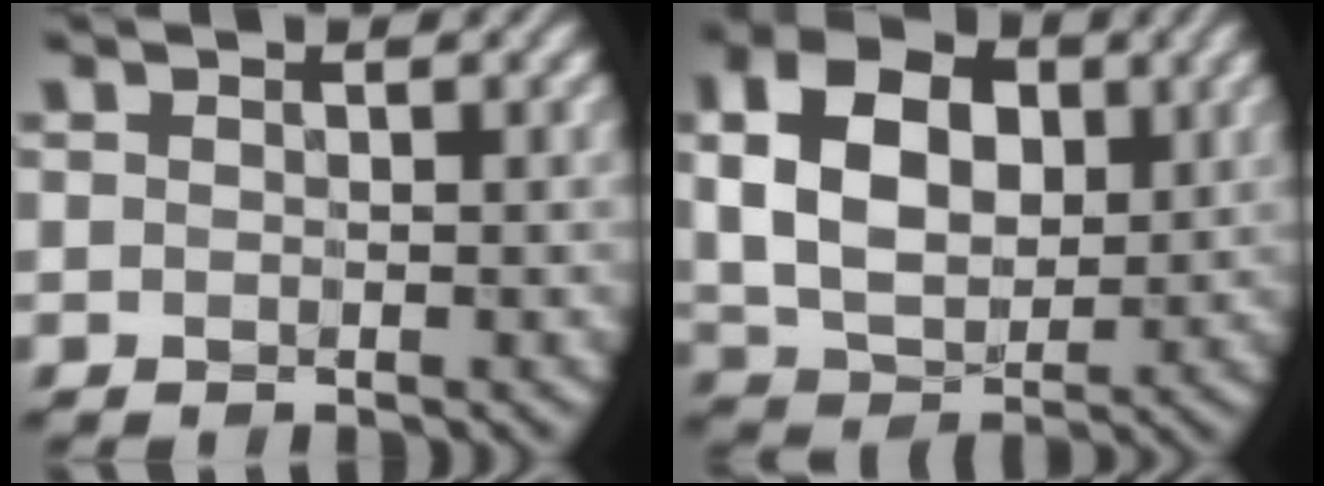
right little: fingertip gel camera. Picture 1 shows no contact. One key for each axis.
{"total": 9.4, "fx": 1.6, "fy": 6.4, "fz": 6.7, "tx": -0.140, "ty": 0.007, "tz": 0.018}